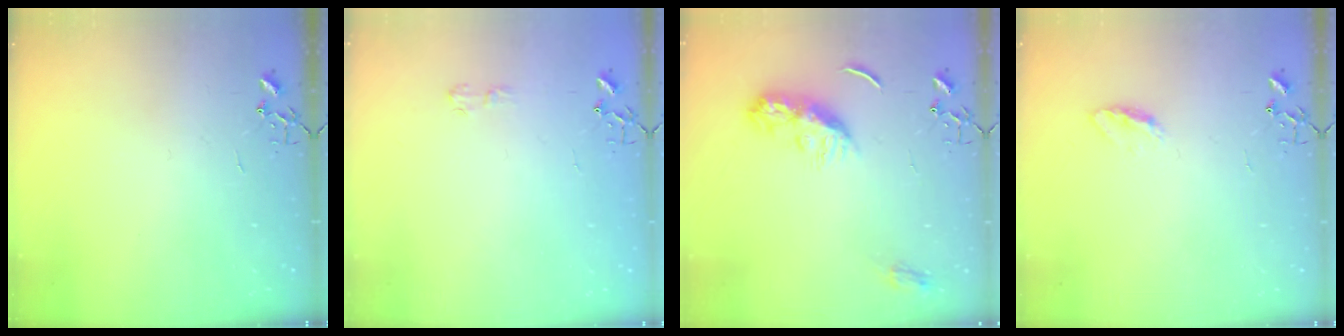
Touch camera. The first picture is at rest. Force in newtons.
{"total": 4.2, "press": 4.2, "slide": 0.5}
{"total": 10.4, "press": 10.4, "slide": 0.2}
{"total": 5.0, "press": 5.0, "slide": 0.7}